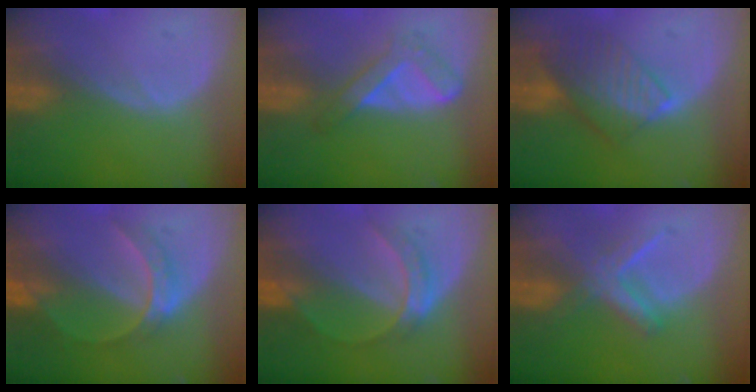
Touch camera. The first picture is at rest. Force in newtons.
{"total": 5.4, "press": 4.7, "slide": 2.7}
{"total": 8.4, "press": 7.2, "slide": 4.2}
{"total": 6.3, "press": 5.4, "slide": 3.2}
{"total": 5.0, "press": 5.0, "slide": 0.8}
{"total": 5.6, "press": 5.4, "slide": 1.1}